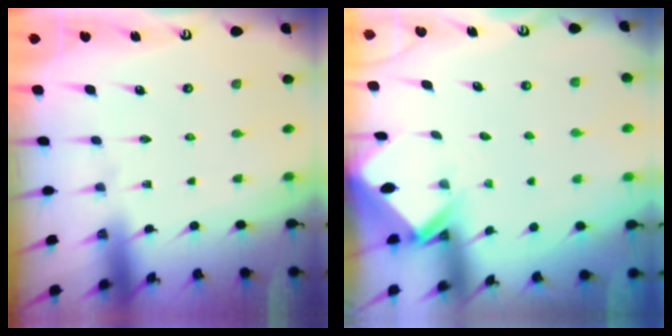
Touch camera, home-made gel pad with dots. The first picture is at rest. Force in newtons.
{"total": 2.4, "press": 2.4, "slide": 0.2}